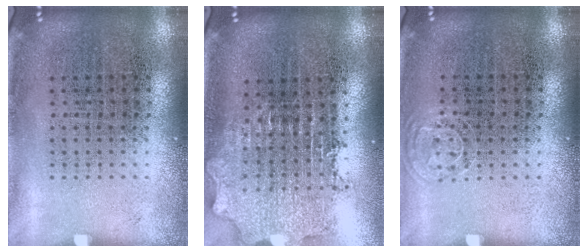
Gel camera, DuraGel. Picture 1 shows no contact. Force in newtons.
{"total": 1.9, "press": 1.5, "slide": 1.2}
{"total": 0.6, "press": 0.6, "slide": 0.3}